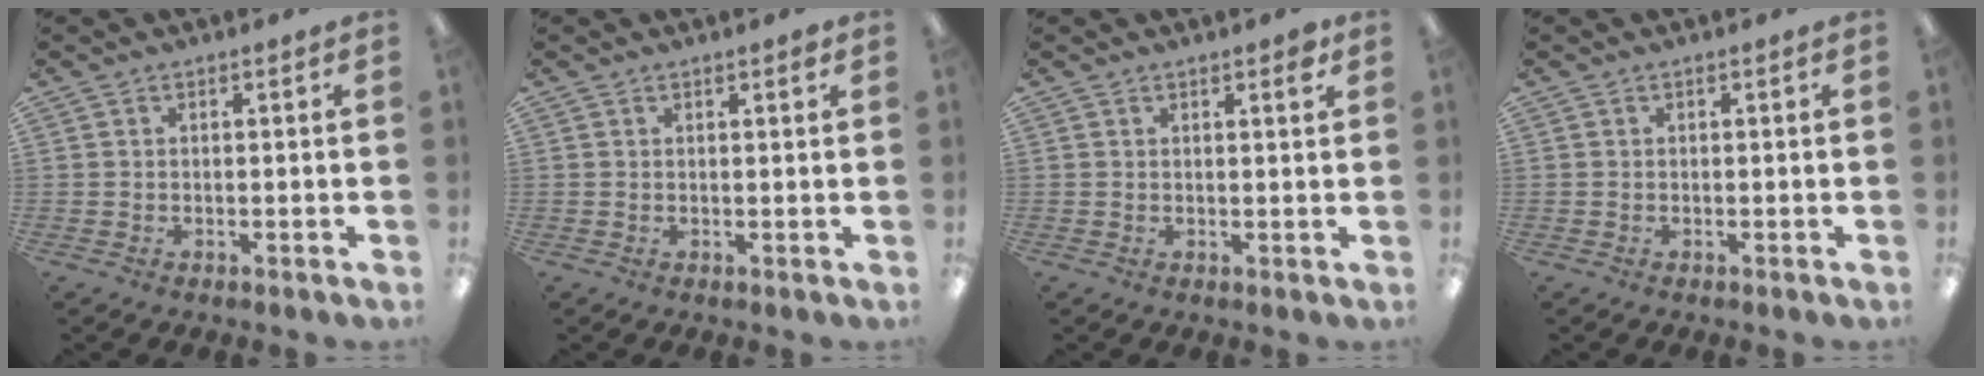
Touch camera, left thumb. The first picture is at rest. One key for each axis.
{"total": 0.9, "fx": 0.8, "fy": 0.1, "fz": 0.4, "tx": -0.001, "ty": -0.003, "tz": 0.013}
{"total": 1.8, "fx": 1.4, "fy": 0.3, "fz": 1.1, "tx": -0.008, "ty": -0.006, "tz": 0.021}
{"total": 0.0}